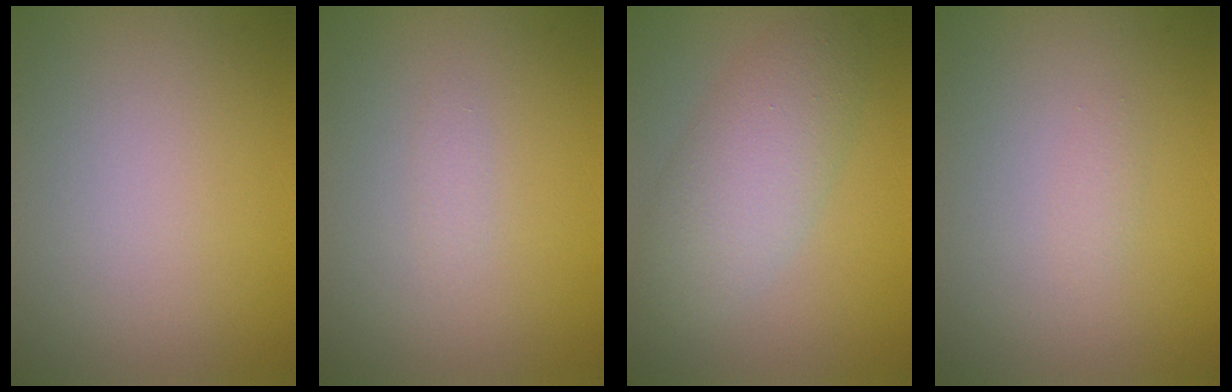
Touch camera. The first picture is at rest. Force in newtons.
{"total": 0.7, "press": 0.7, "slide": 0.1}
{"total": 4.9, "press": 4.9, "slide": 0.0}
{"total": 0.6, "press": 0.6, "slide": 0.0}